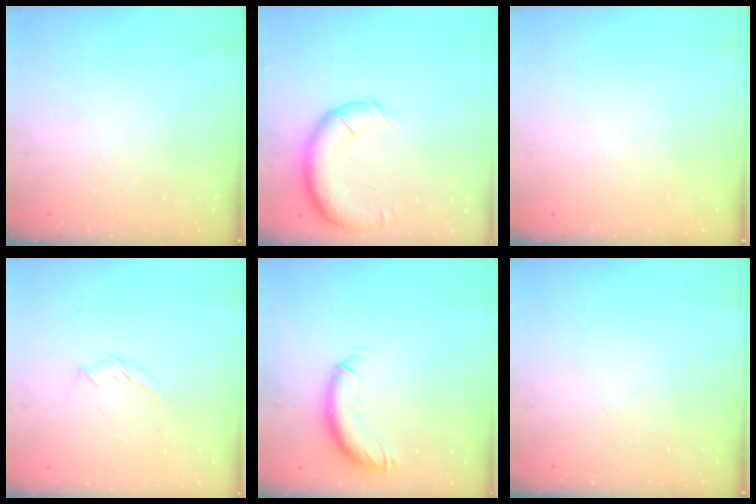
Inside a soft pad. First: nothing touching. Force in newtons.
{"total": 14.1, "press": 13.5, "slide": 3.8}
{"total": 0.0}
{"total": 3.8, "press": 3.7, "slide": 0.9}
{"total": 10.7, "press": 10.6, "slide": 1.0}
{"total": 0.0}